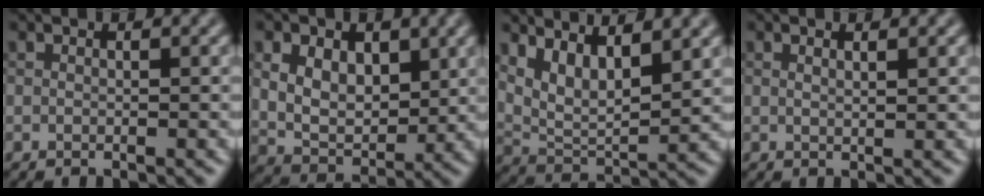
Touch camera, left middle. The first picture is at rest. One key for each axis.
{"total": 5.7, "fx": 1.7, "fy": 4.2, "fz": 3.5, "tx": -0.074, "ty": -0.004, "tz": 0.028}
{"total": 5.6, "fx": 3.0, "fy": 2.4, "fz": 4.1, "tx": -0.085, "ty": -0.013, "tz": 0.063}
{"total": 1.3, "fx": 0.7, "fy": 0.3, "fz": 1.0, "tx": -0.012, "ty": 0.002, "tz": 0.008}